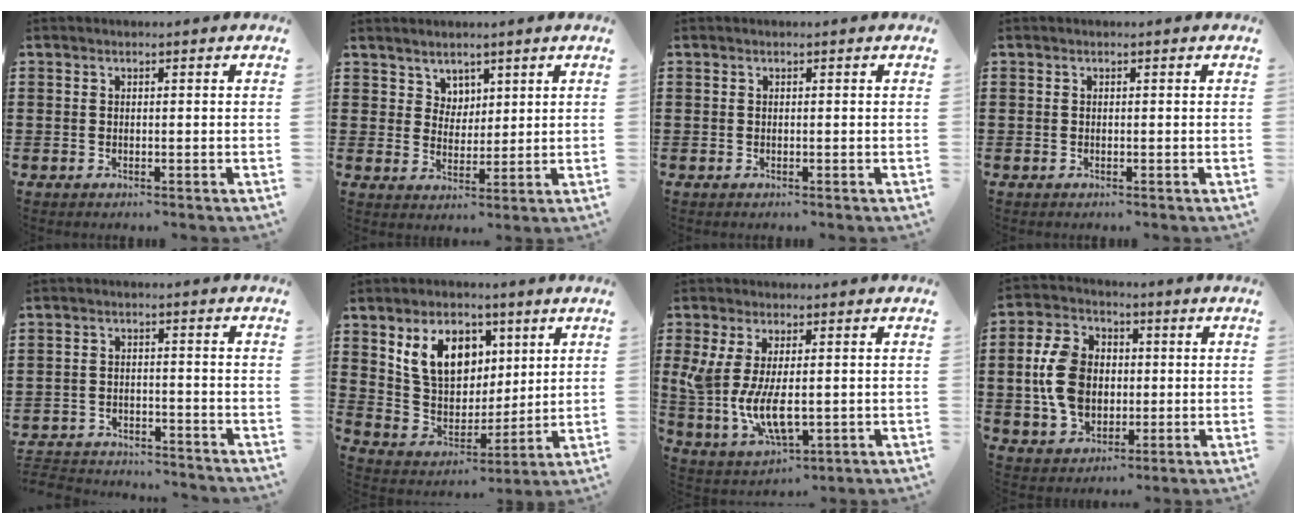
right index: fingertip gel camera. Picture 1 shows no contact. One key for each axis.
{"total": 3.9, "fx": 2.9, "fy": 2.7, "fz": 0.1, "tx": -0.018, "ty": 0.001, "tz": 0.055}
{"total": 0.0}
{"total": 0.0}
{"total": 3.4, "fx": -3.4, "fy": 0.5, "fz": 0.1, "tx": -0.009, "ty": 0.002, "tz": -0.072}
{"total": 10.4, "fx": 4.9, "fy": 7.3, "fz": 5.6, "tx": -0.129, "ty": 0.005, "tz": 0.093}
{"total": 9.1, "fx": -0.1, "fy": 4.2, "fz": 8.1, "tx": -0.187, "ty": -0.011, "tz": -0.004}
{"total": 10.1, "fx": 0.0, "fy": 7.7, "fz": 6.5, "tx": -0.152, "ty": 0.015, "tz": -0.003}